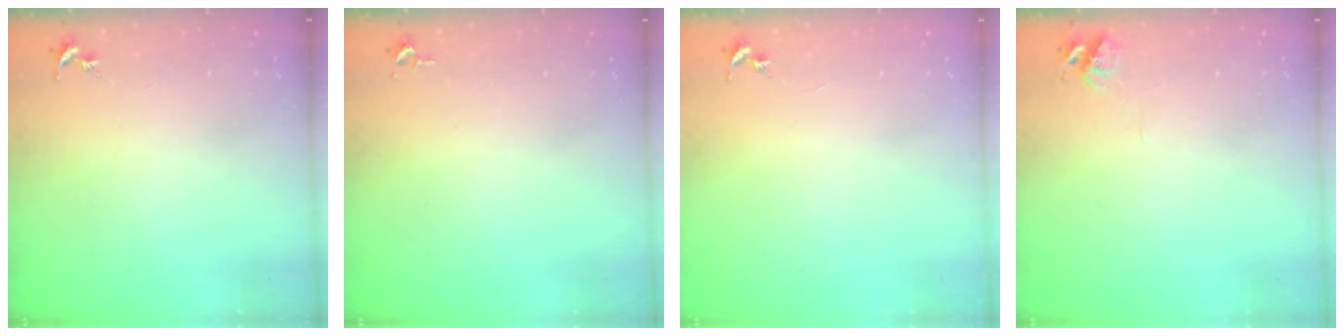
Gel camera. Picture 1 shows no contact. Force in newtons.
{"total": 2.6, "press": 2.6, "slide": 0.4}
{"total": 0.0}
{"total": 6.4, "press": 6.4, "slide": 0.8}